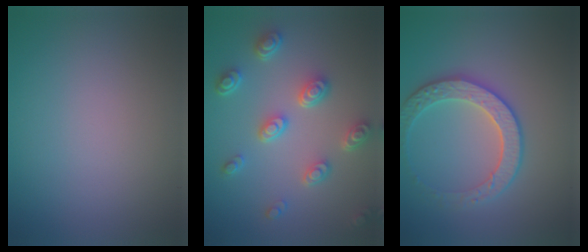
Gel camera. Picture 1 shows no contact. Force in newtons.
{"total": 4.9, "press": 3.9, "slide": 3.0}
{"total": 3.7, "press": 3.7, "slide": 0.7}